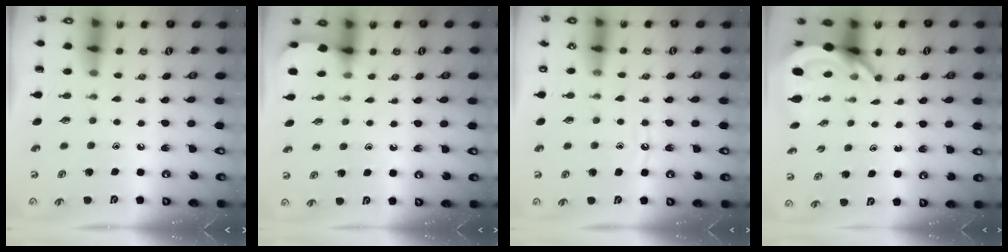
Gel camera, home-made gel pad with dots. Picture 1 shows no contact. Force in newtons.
{"total": 2.2, "press": 2.2, "slide": 0.3}
{"total": 5.7, "press": 5.6, "slide": 0.6}
{"total": 6.6, "press": 6.6, "slide": 0.6}